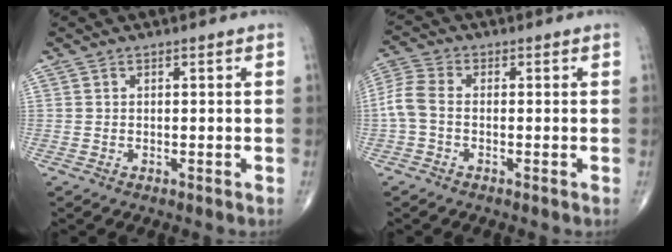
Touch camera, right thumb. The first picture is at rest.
{"total": 5.1, "force": [-0.9, 3.0, 3.9], "torque": [-0.099, 0.013, -0.029]}